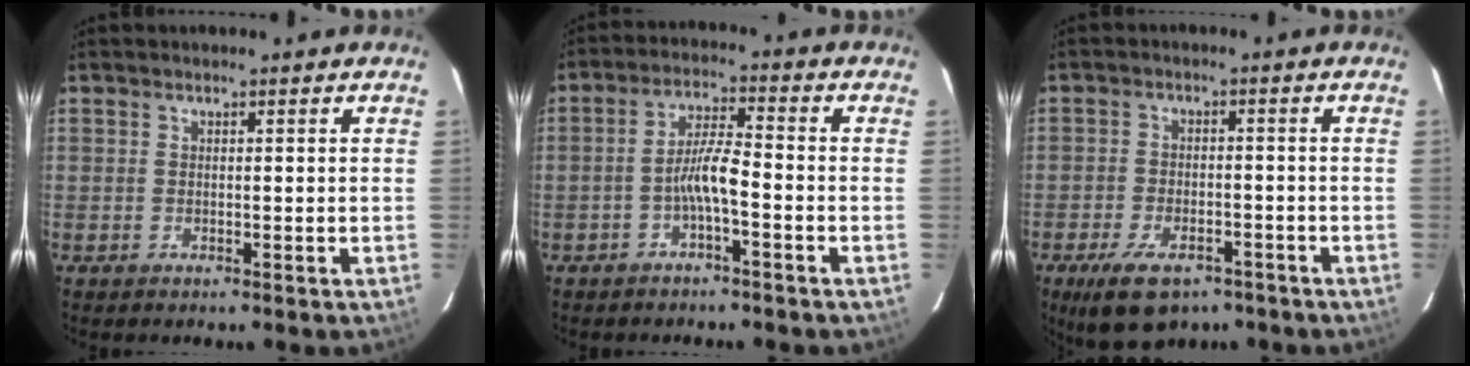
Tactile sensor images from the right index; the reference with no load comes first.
{"total": 5.1, "force": [-2.4, 0.4, 4.5], "torque": [-0.092, 0.011, -0.042]}
{"total": 10.9, "force": [-7.3, 5.3, 6.1], "torque": [-0.137, -0.015, -0.113]}